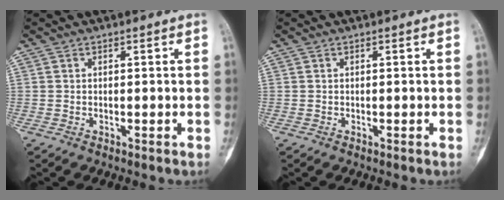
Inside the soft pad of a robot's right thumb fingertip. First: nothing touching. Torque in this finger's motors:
{"motor_torque": [-0.10, 0.10, 0.00, 0.00, 0.00]}